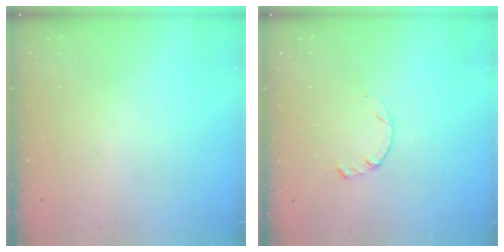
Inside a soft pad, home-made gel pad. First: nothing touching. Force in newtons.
{"total": 0.5, "press": 0.4, "slide": 0.3}